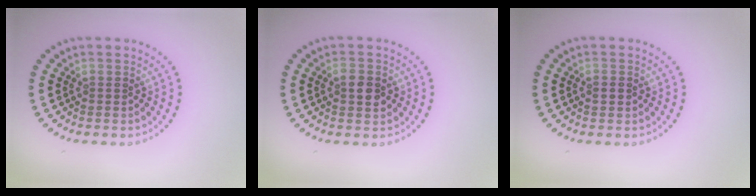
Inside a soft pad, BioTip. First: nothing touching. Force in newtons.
{"total": 1.9, "press": 1.9, "slide": 0.1}
{"total": 1.2, "press": 1.2, "slide": 0.1}